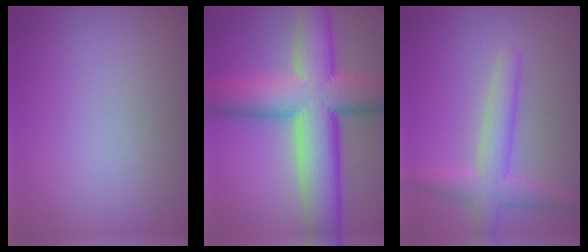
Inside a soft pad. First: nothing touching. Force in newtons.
{"total": 12.3, "press": 12.3, "slide": 0.6}
{"total": 3.9, "press": 3.9, "slide": 0.1}